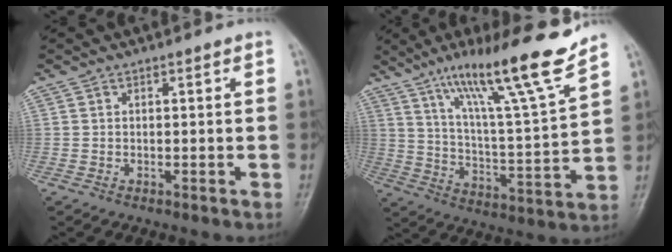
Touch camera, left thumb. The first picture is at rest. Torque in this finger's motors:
{"motor_torque": [0.44, 0.48, 1.45, -1.33, 0.16]}